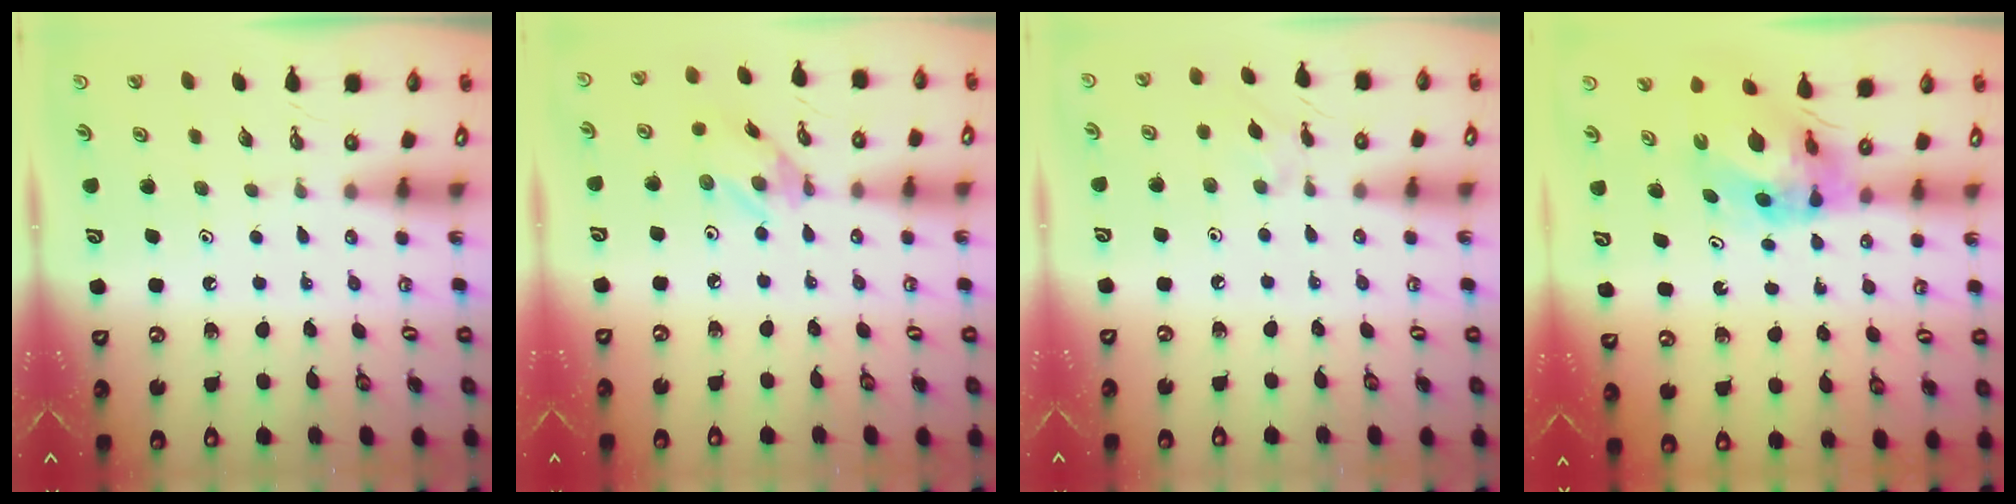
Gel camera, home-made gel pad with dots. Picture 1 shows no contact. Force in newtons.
{"total": 5.8, "press": 5.8, "slide": 0.3}
{"total": 1.8, "press": 1.8, "slide": 0.4}
{"total": 9.6, "press": 9.5, "slide": 1.0}